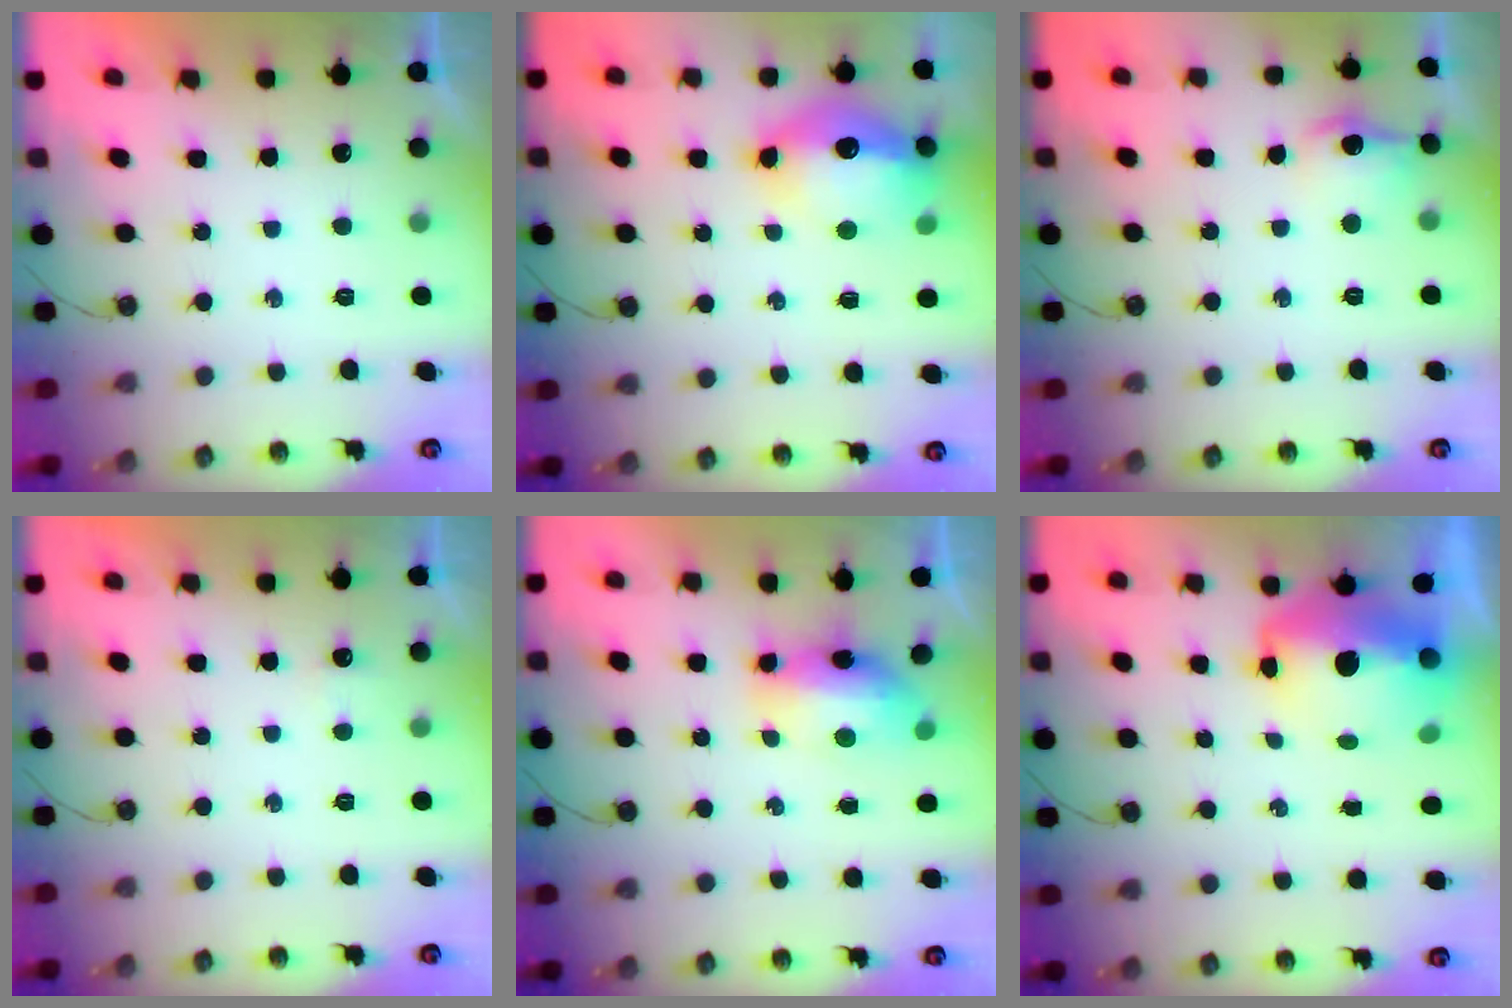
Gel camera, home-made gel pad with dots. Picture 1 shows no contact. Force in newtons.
{"total": 16.0, "press": 15.9, "slide": 1.8}
{"total": 9.6, "press": 9.6, "slide": 0.9}
{"total": 2.2, "press": 2.1, "slide": 0.4}
{"total": 9.0, "press": 8.8, "slide": 1.6}
{"total": 12.9, "press": 12.8, "slide": 1.5}